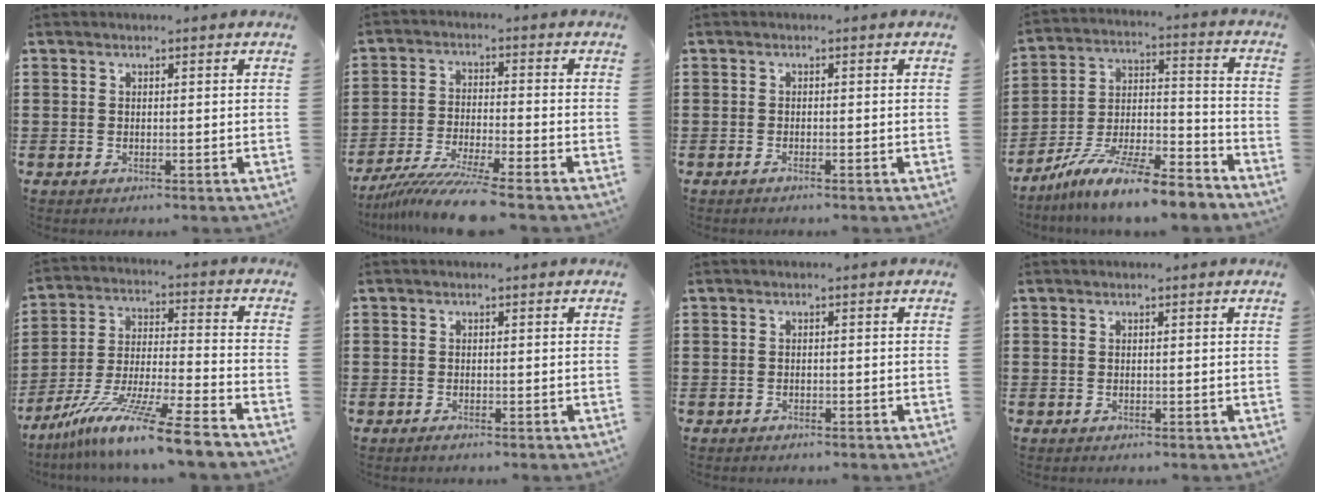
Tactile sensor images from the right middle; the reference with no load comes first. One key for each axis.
{"total": 8.1, "fx": -7.1, "fy": -0.6, "fz": 3.8, "tx": -0.079, "ty": -0.018, "tz": -0.136}
{"total": 0.7, "fx": -0.5, "fy": 0.0, "fz": 0.4, "tx": -0.010, "ty": -0.003, "tz": -0.010}
{"total": 11.2, "fx": -9.8, "fy": 0.6, "fz": 5.4, "tx": -0.098, "ty": 0.016, "tz": -0.191}
{"total": 12.4, "fx": -10.2, "fy": -0.7, "fz": 7.1, "tx": -0.131, "ty": 0.008, "tz": -0.195}
{"total": 0.5, "fx": -0.4, "fy": 0.2, "fz": 0.2, "tx": -0.003, "ty": -0.002, "tz": -0.009}
{"total": 0.6, "fx": -0.5, "fy": 0.2, "fz": 0.1, "tx": -0.004, "ty": -0.001, "tz": -0.011}
{"total": 0.0}